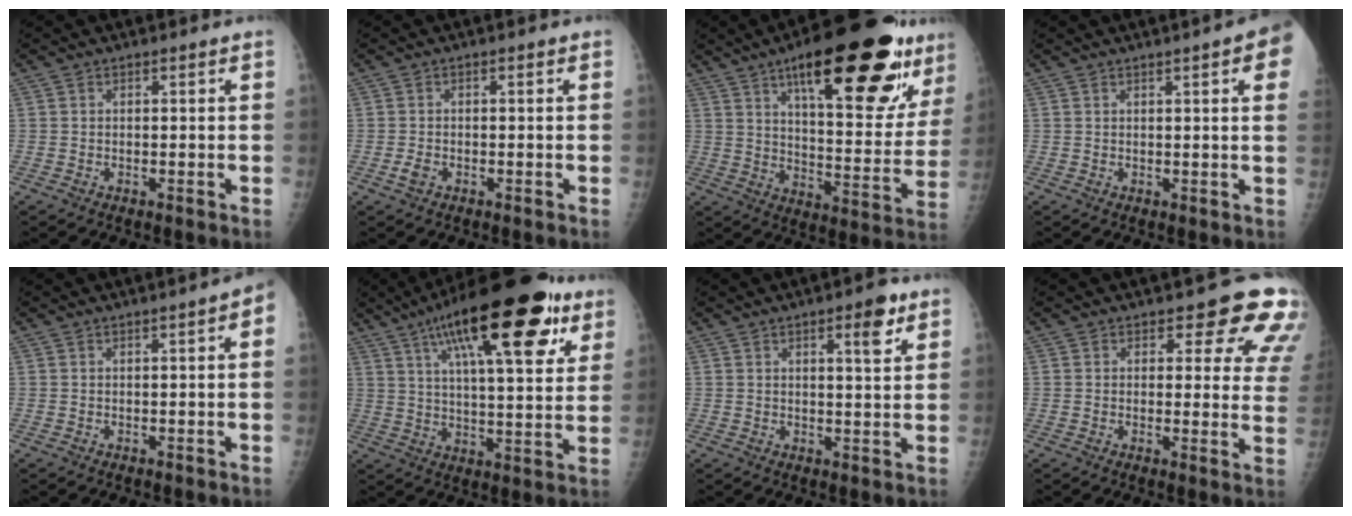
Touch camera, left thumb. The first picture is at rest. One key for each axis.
{"total": 1.5, "fx": -0.8, "fy": 1.0, "fz": 0.8, "tx": -0.015, "ty": -0.001, "tz": -0.014}
{"total": 29.2, "fx": 16.5, "fy": 9.3, "fz": 22.3, "tx": -0.286, "ty": -0.047, "tz": 0.244}
{"total": 7.2, "fx": 3.0, "fy": 0.8, "fz": 6.5, "tx": -0.067, "ty": 0.002, "tz": 0.029}
{"total": 3.0, "fx": 0.7, "fy": 0.4, "fz": 2.9, "tx": -0.034, "ty": 0.008, "tz": 0.005}
{"total": 25.2, "fx": 12.8, "fy": 7.9, "fz": 20.3, "tx": -0.297, "ty": -0.013, "tz": 0.196}
{"total": 5.4, "fx": 2.9, "fy": 1.5, "fz": 4.2, "tx": -0.049, "ty": -0.015, "tz": 0.039}
{"total": 11.5, "fx": 7.9, "fy": 4.8, "fz": 6.9, "tx": -0.030, "ty": -0.041, "tz": 0.068}